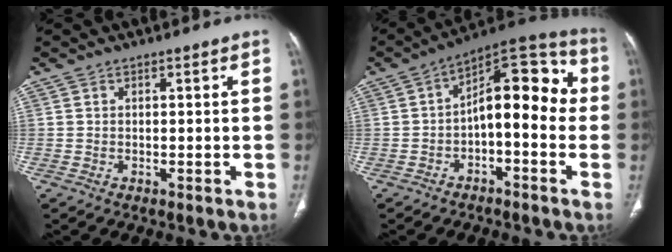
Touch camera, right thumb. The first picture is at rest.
{"total": 14.2, "force": [-1.0, 7.0, 12.4], "torque": [-0.140, 0.054, -0.029]}